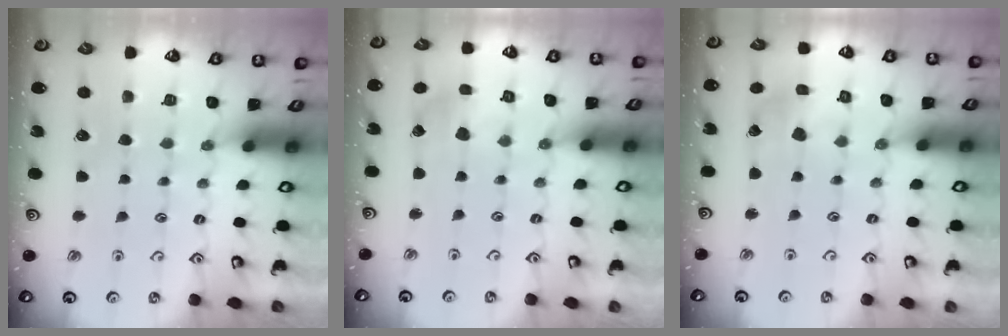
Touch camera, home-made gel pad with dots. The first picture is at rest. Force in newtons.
{"total": 2.6, "press": 2.6, "slide": 0.1}
{"total": 2.8, "press": 2.8, "slide": 0.5}